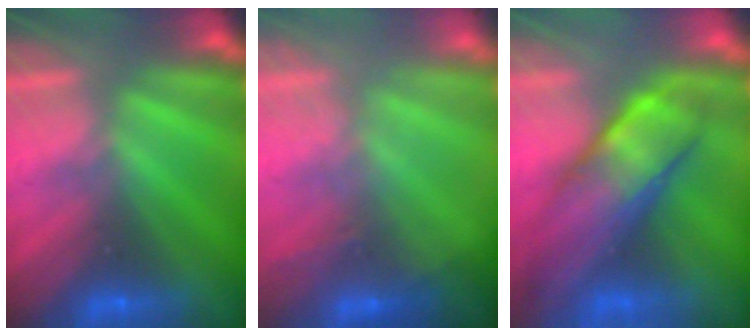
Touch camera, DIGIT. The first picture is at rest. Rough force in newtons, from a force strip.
{"total": 2.7}
{"total": 9.5}